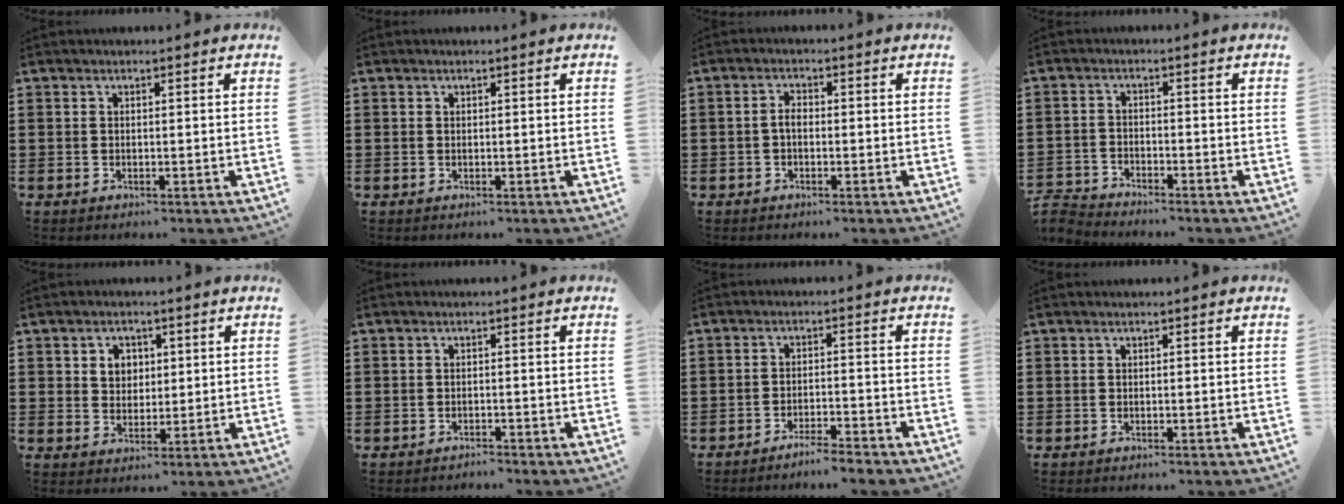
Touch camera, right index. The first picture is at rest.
{"total": 0.0}
{"total": 1.9, "force": [-0.5, 0.9, 1.6], "torque": [-0.038, -0.001, -0.012]}
{"total": 2.8, "force": [-2.8, 0.2, -0.1], "torque": [-0.013, -0.005, -0.063]}
{"total": 3.4, "force": [1.1, 3.0, 1.2], "torque": [-0.036, 0.012, 0.017]}
{"total": 1.1, "force": [-1.1, 0.0, -0.2], "torque": [0.000, 0.002, -0.025]}
{"total": 3.1, "force": [-3.0, -0.4, 0.7], "torque": [-0.014, 0.000, -0.060]}
{"total": 0.0}